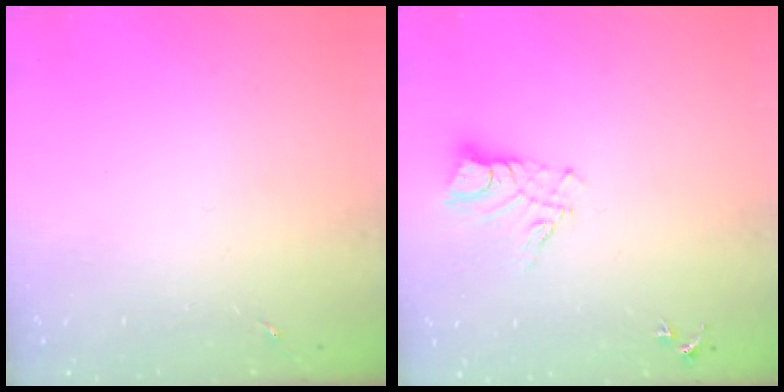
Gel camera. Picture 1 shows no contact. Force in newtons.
{"total": 9.2, "press": 9.1, "slide": 0.8}